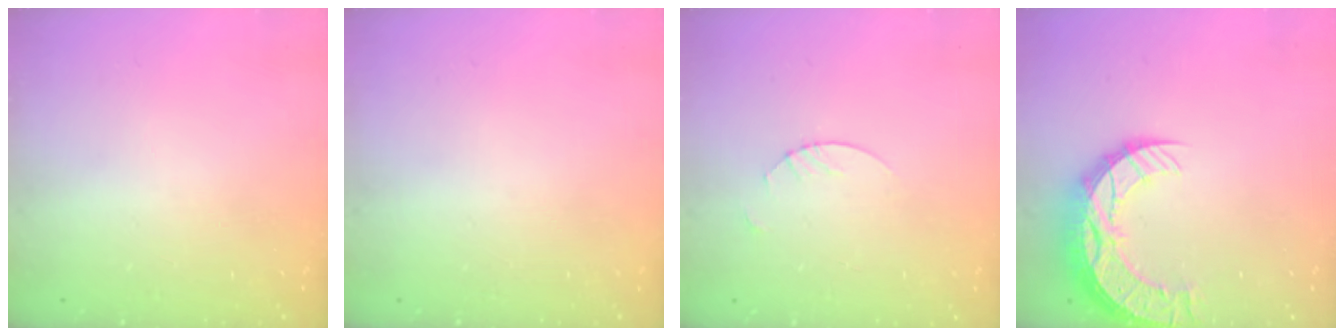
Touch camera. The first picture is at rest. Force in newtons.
{"total": 0.0}
{"total": 1.8, "press": 1.8, "slide": 0.2}
{"total": 13.3, "press": 13.3, "slide": 0.9}